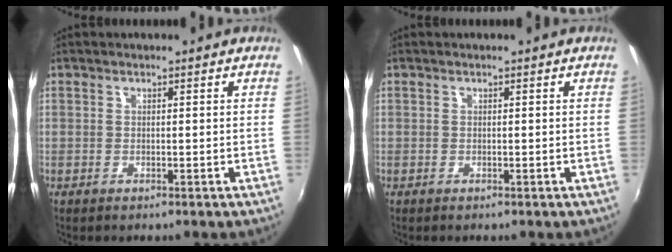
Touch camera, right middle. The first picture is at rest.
{"total": 0.0}